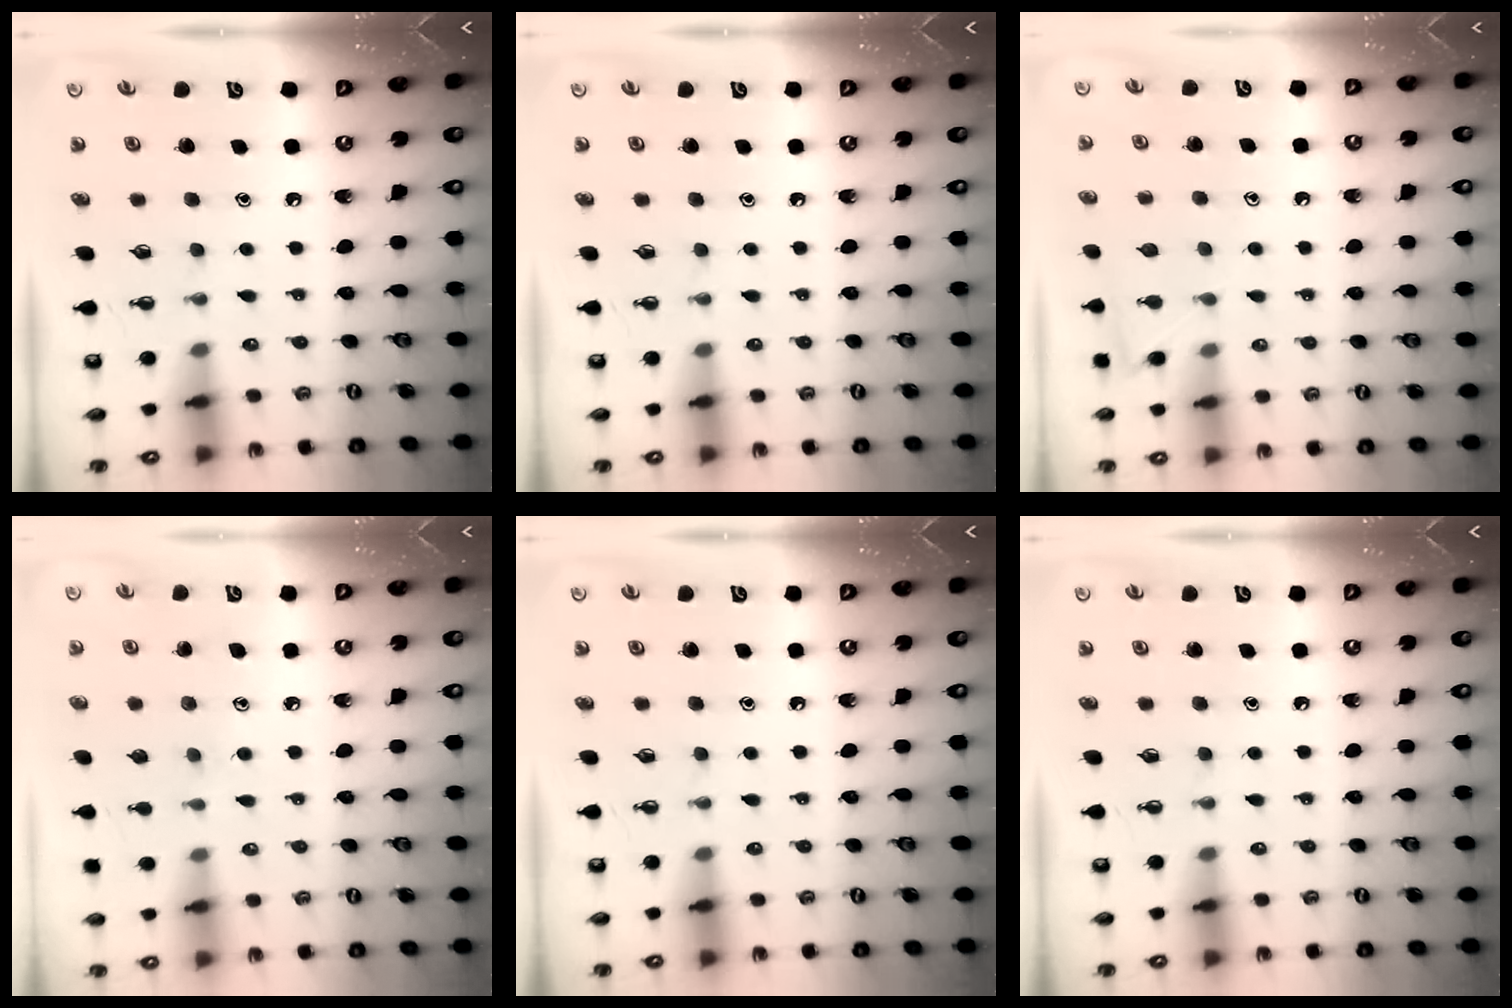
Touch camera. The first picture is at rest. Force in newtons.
{"total": 0.0}
{"total": 6.7, "press": 6.7, "slide": 0.6}
{"total": 6.5, "press": 6.5, "slide": 0.6}
{"total": 0.0}
{"total": 0.0}